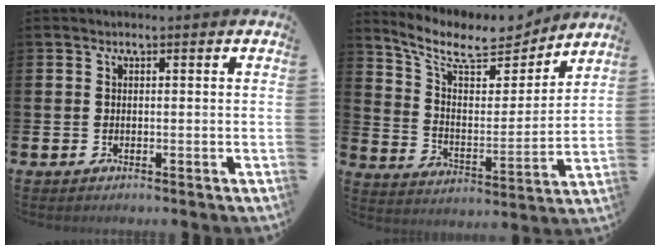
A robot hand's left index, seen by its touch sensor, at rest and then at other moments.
{"total": 10.1, "force": [9.0, 3.1, 3.4], "torque": [-0.104, -0.063, 0.155]}